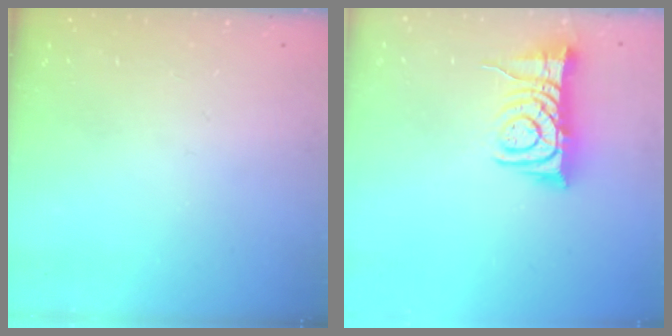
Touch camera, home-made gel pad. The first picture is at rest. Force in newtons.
{"total": 9.1, "press": 9.1, "slide": 1.2}